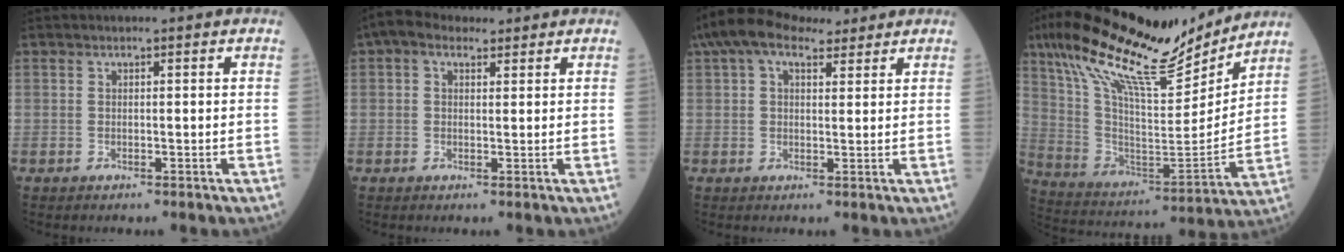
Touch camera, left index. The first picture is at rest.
{"total": 4.1, "force": [2.5, 2.4, 2.1], "torque": [-0.050, 0.034, 0.047]}
{"total": 10.1, "force": [7.4, 3.9, 5.6], "torque": [-0.111, 0.053, 0.130]}
{"total": 23.0, "force": [18.4, 4.2, 13.1], "torque": [-0.243, 0.008, 0.315]}